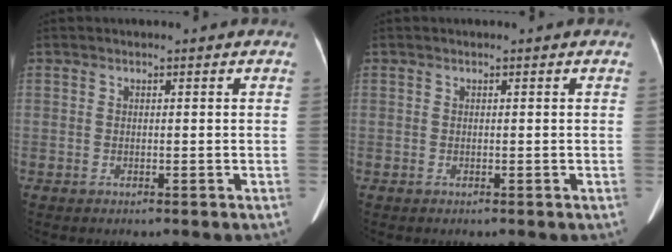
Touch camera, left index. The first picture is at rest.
{"total": 0.0}